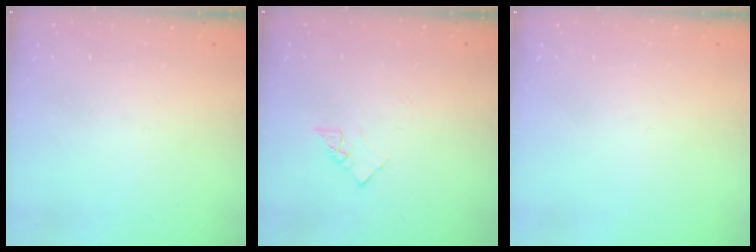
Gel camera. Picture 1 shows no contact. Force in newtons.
{"total": 4.5, "press": 4.5, "slide": 0.4}
{"total": 0.0}